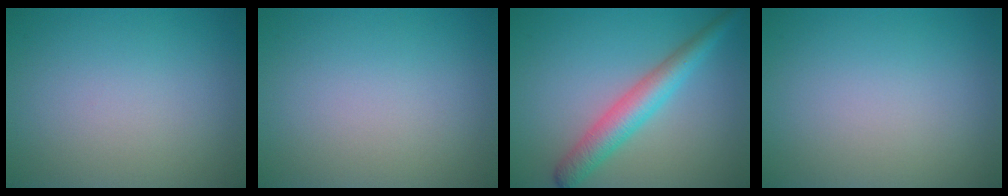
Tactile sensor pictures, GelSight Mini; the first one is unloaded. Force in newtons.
{"total": 0.0}
{"total": 4.3, "press": 4.3, "slide": 0.1}
{"total": 0.0}